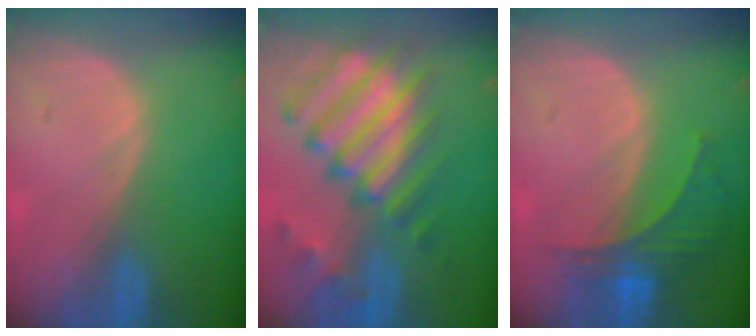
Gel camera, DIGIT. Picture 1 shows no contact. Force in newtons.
{"total": 12.2, "press": 10.5, "slide": 6.3}
{"total": 5.7, "press": 5.5, "slide": 1.3}